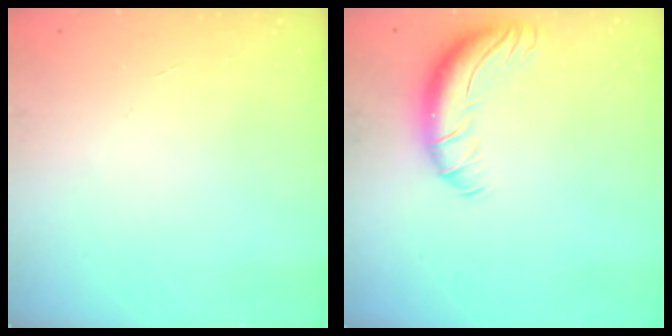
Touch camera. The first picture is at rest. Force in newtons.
{"total": 11.0, "press": 10.7, "slide": 2.6}